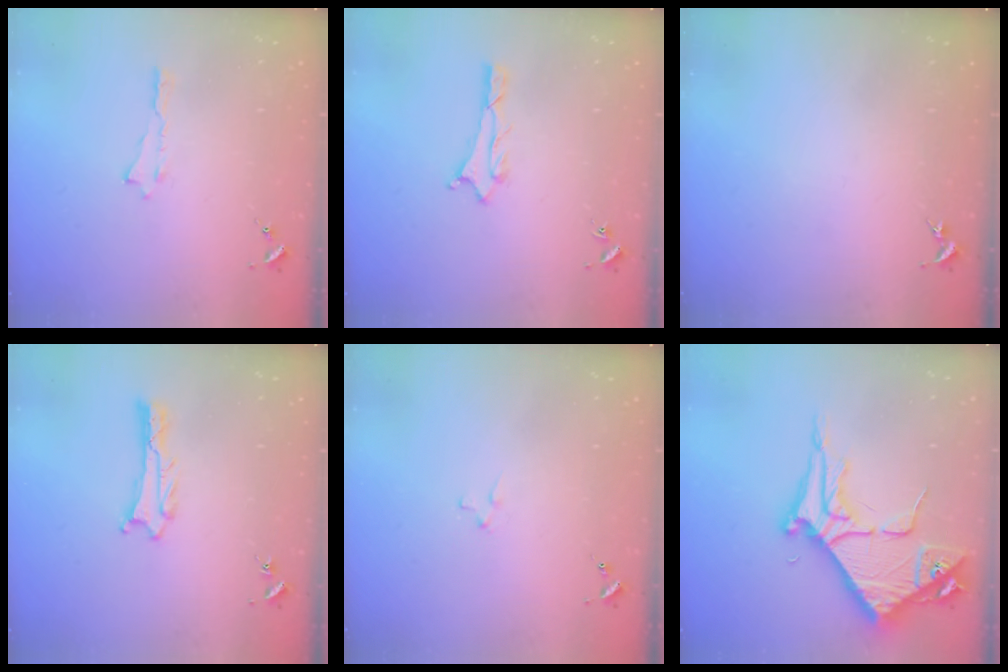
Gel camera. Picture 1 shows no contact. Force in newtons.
{"total": 0.7, "press": 0.7, "slide": 0.2}
{"total": 0.0}
{"total": 1.0, "press": 1.0, "slide": 0.1}
{"total": 2.0, "press": 2.0, "slide": 0.2}
{"total": 8.7, "press": 8.6, "slide": 1.0}